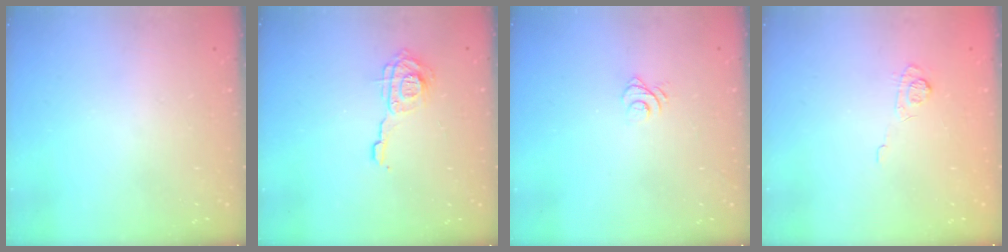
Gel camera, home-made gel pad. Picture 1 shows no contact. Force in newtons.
{"total": 10.2, "press": 10.2, "slide": 0.8}
{"total": 6.7, "press": 6.7, "slide": 0.5}
{"total": 6.8, "press": 6.7, "slide": 1.4}